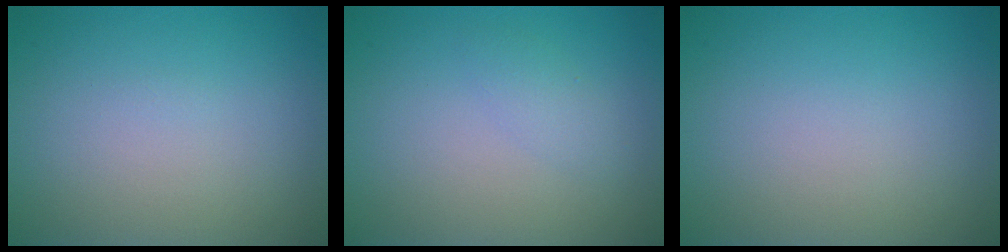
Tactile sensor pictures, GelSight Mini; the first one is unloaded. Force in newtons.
{"total": 1.3, "press": 1.3, "slide": 0.0}
{"total": 0.0}